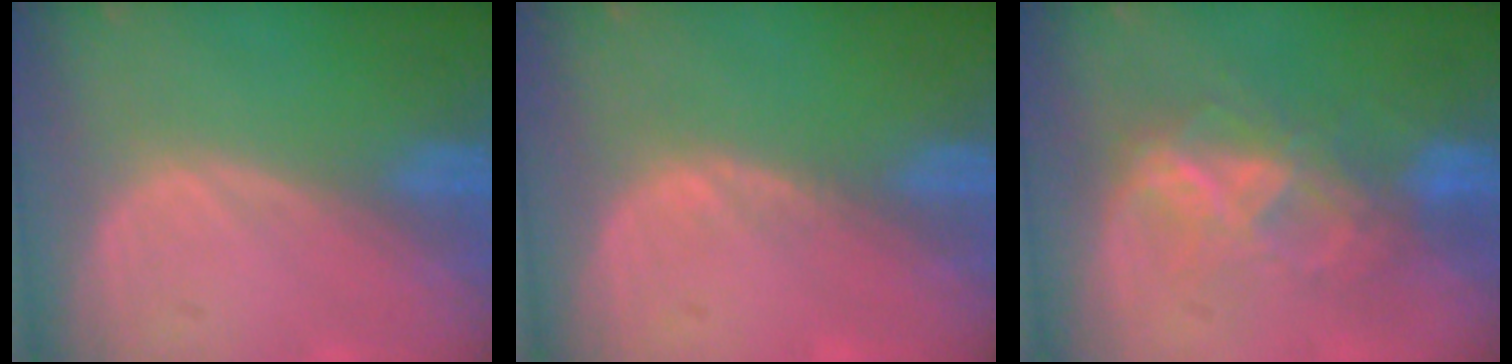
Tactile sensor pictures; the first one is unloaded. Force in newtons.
{"total": 0.7, "press": 0.6, "slide": 0.3}
{"total": 6.7, "press": 6.5, "slide": 1.5}